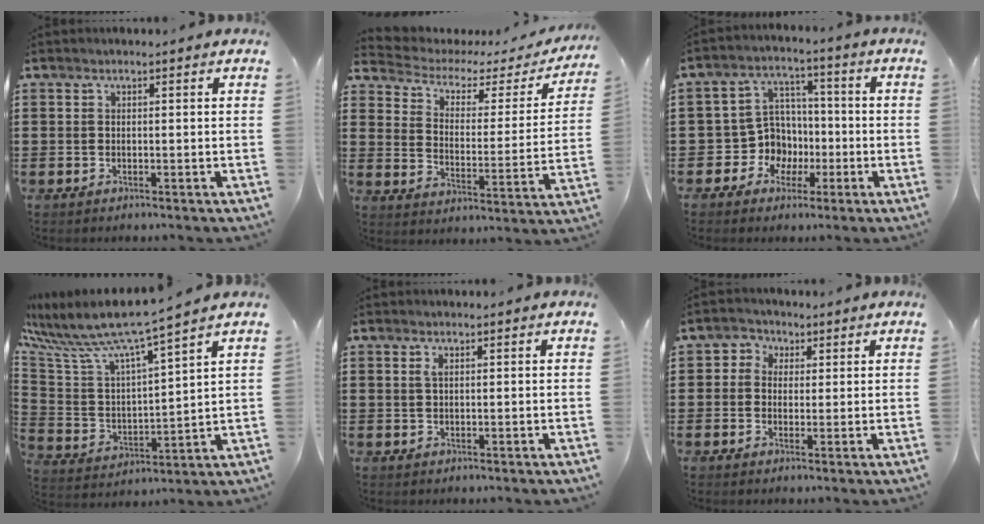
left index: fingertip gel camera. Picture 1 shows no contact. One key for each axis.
{"total": 3.3, "fx": 2.1, "fy": 2.0, "fz": 1.6, "tx": -0.051, "ty": -0.013, "tz": 0.025}
{"total": 7.8, "fx": -1.3, "fy": 7.3, "fz": 2.2, "tx": -0.079, "ty": 0.006, "tz": -0.021}
{"total": 7.6, "fx": 6.6, "fy": 0.1, "fz": 3.8, "tx": -0.107, "ty": -0.052, "tz": 0.104}
{"total": 1.1, "fx": 0.4, "fy": 0.4, "fz": 1.0, "tx": -0.021, "ty": 0.003, "tz": 0.007}
{"total": 2.2, "fx": 0.3, "fy": 2.2, "fz": -0.1, "tx": -0.012, "ty": 0.010, "tz": 0.000}